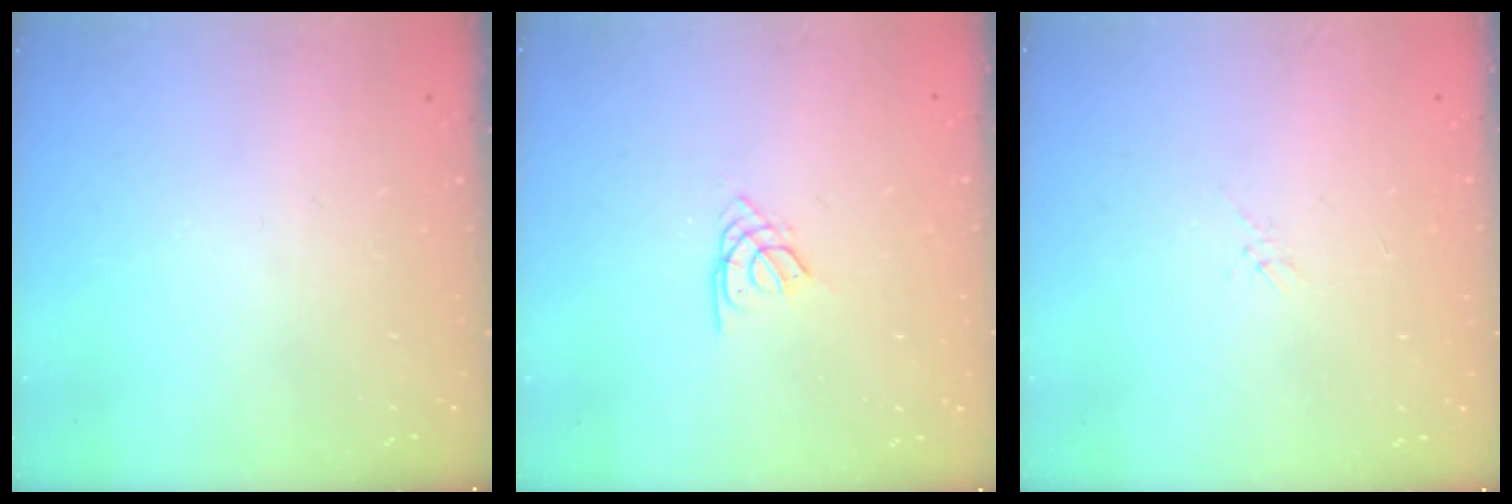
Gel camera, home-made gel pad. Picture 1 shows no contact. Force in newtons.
{"total": 2.5, "press": 2.4, "slide": 0.5}
{"total": 0.5, "press": 0.5, "slide": 0.2}